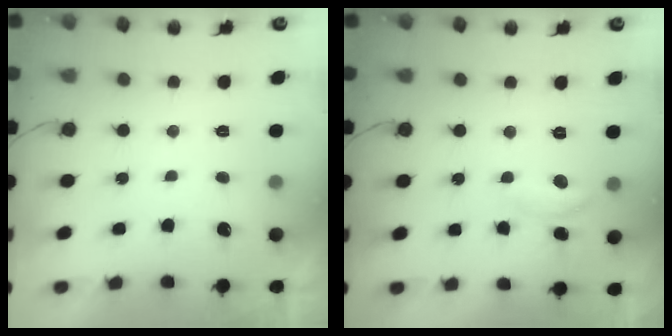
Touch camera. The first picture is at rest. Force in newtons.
{"total": 6.9, "press": 6.9, "slide": 0.5}